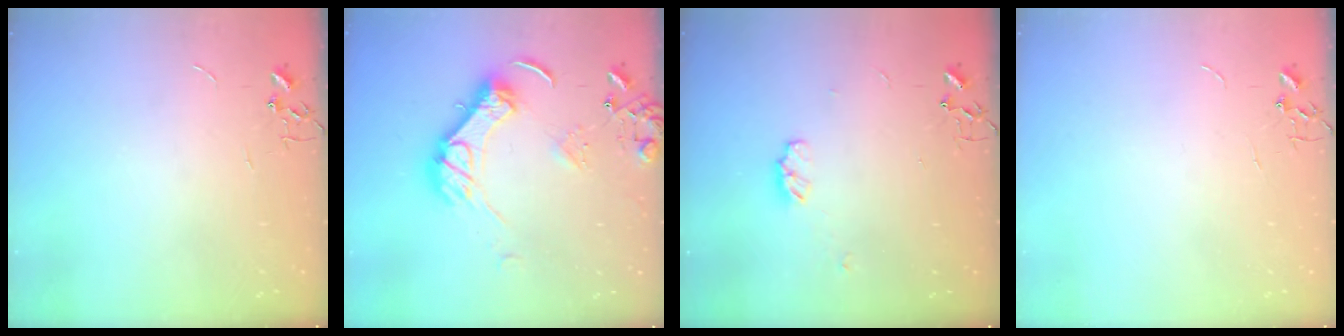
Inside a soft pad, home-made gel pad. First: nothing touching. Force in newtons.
{"total": 15.3, "press": 15.2, "slide": 1.7}
{"total": 5.0, "press": 5.0, "slide": 0.6}
{"total": 0.0}